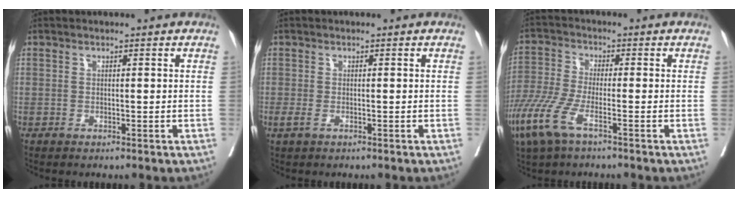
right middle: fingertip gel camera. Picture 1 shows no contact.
{"total": 1.1, "force": [-0.5, 0.5, 0.8], "torque": [-0.025, -0.004, -0.007]}
{"total": 8.2, "force": [-4.6, 1.9, 6.5], "torque": [-0.158, -0.021, -0.095]}